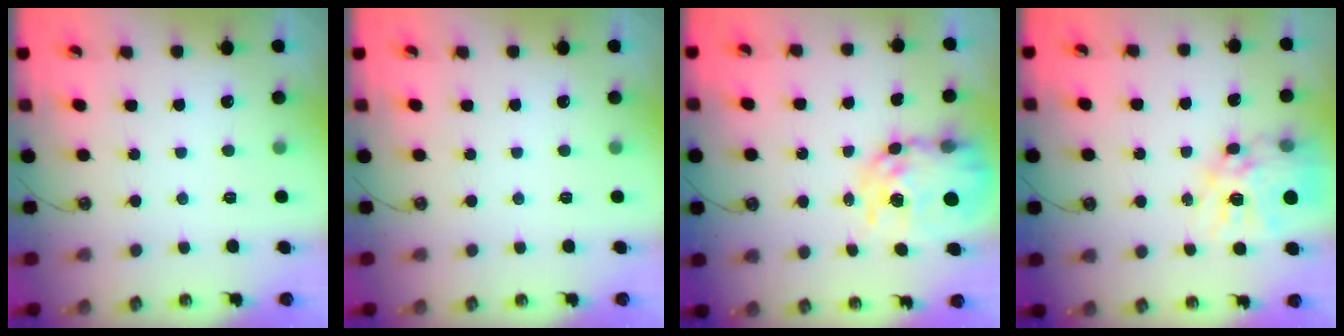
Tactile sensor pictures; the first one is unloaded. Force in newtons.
{"total": 0.0}
{"total": 13.3, "press": 13.2, "slide": 1.1}
{"total": 16.1, "press": 16.0, "slide": 1.4}